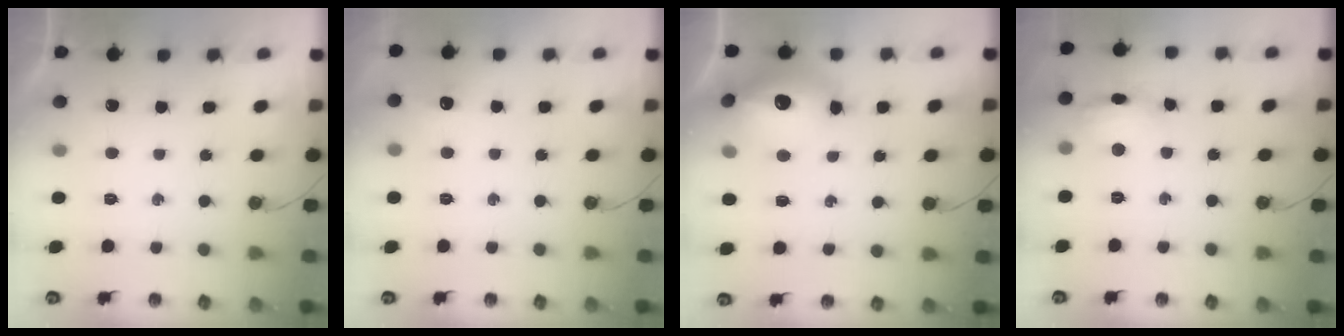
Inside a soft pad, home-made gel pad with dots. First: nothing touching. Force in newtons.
{"total": 4.7, "press": 4.6, "slide": 1.3}
{"total": 18.2, "press": 18.1, "slide": 1.7}
{"total": 11.1, "press": 11.0, "slide": 1.0}